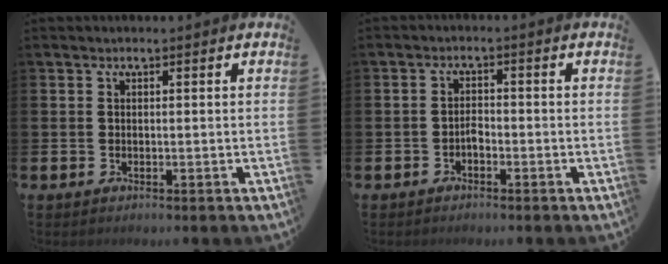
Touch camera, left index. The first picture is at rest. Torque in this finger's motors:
{"motor_torque": [-0.02, 0.06, 0.00, 0.00]}